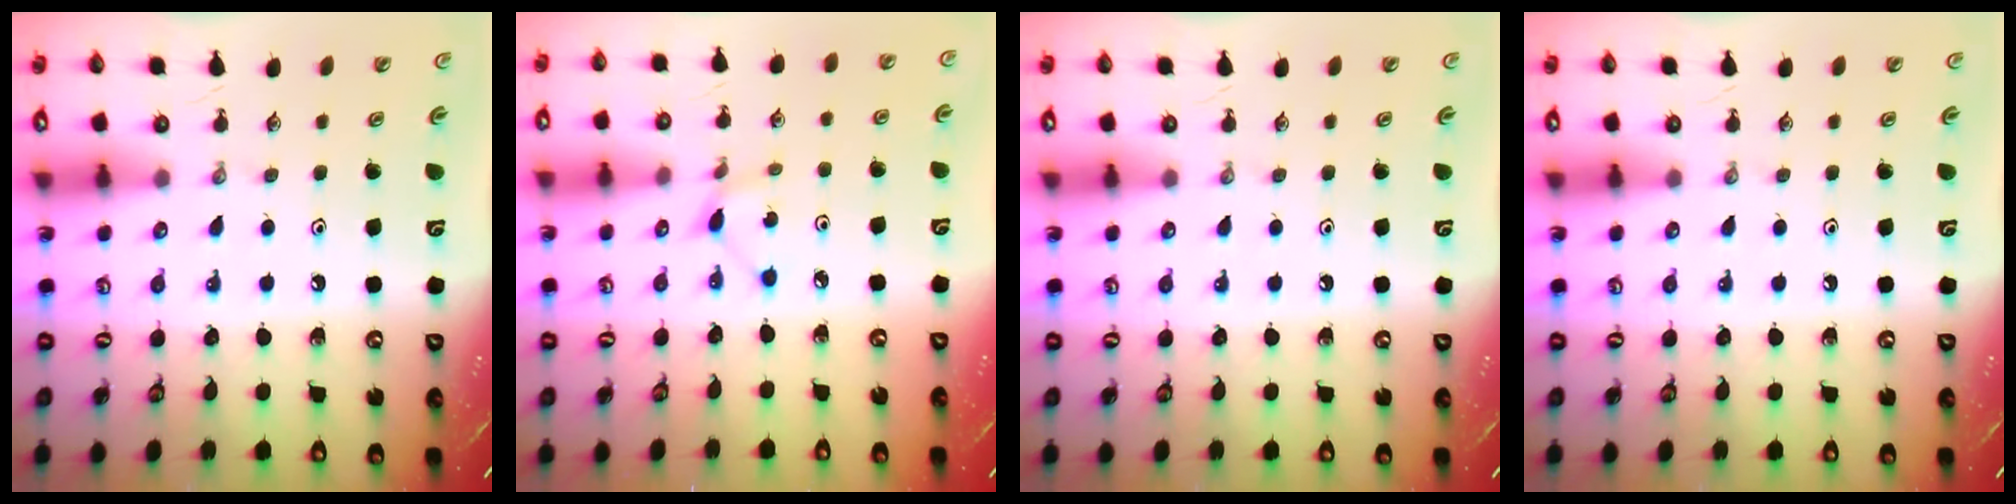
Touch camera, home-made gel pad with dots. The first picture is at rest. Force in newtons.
{"total": 3.1, "press": 3.1, "slide": 0.4}
{"total": 0.0}
{"total": 0.0}